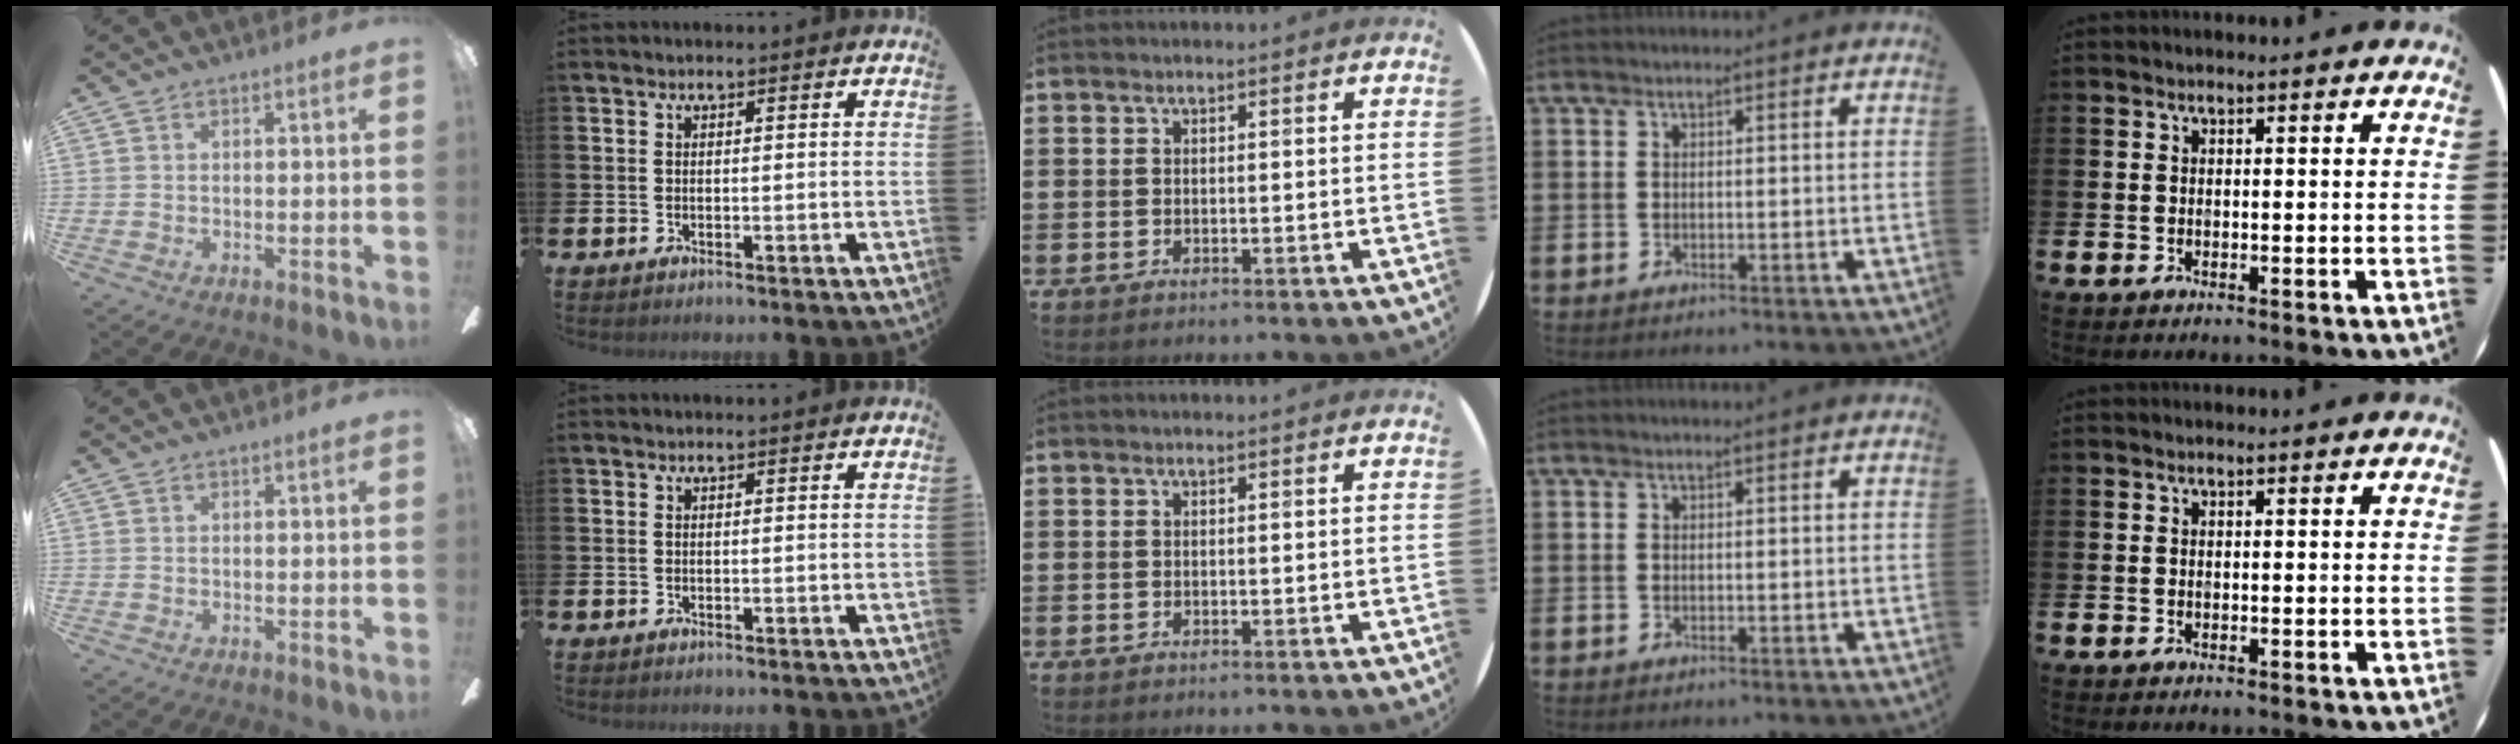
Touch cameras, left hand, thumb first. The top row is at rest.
{}